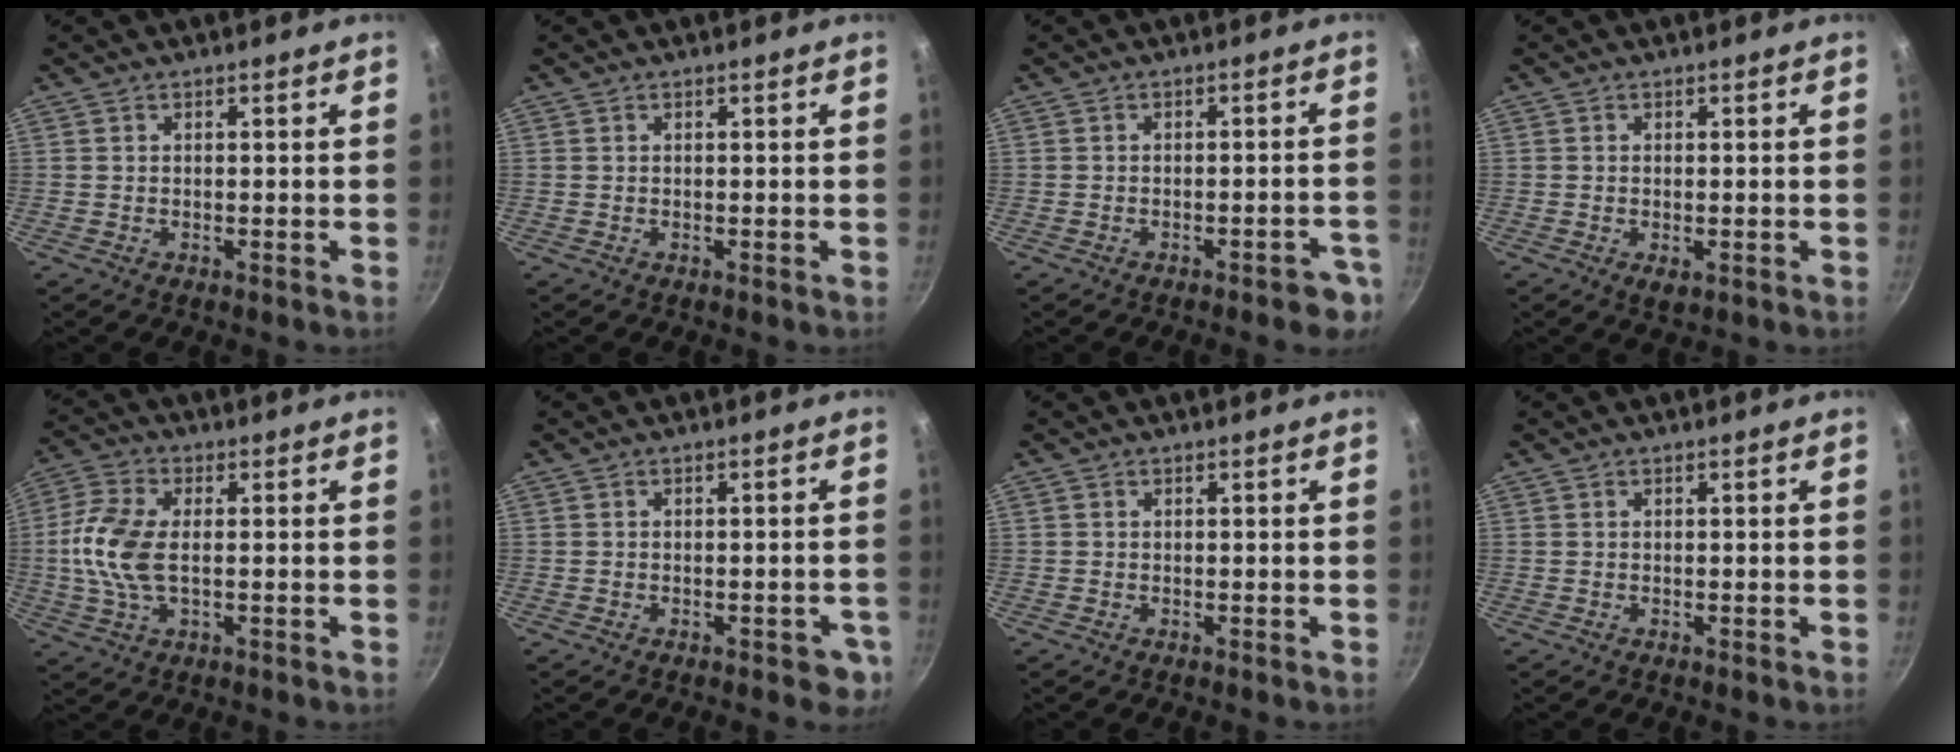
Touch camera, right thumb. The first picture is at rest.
{"total": 0.0}
{"total": 5.5, "force": [-3.2, 2.2, 3.9], "torque": [-0.026, 0.033, -0.026]}
{"total": 2.1, "force": [-0.5, 1.1, 1.7], "torque": [-0.027, -0.006, -0.005]}
{"total": 10.6, "force": [0.0, 5.5, 9.0], "torque": [-0.195, 0.013, -0.009]}
{"total": 4.3, "force": [-1.7, 2.3, 3.2], "torque": [-0.017, 0.017, -0.010]}
{"total": 0.0}
{"total": 0.0}